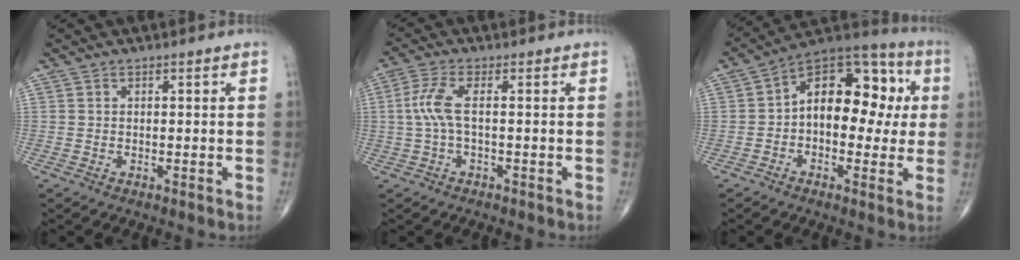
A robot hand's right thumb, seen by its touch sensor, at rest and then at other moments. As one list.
[{"total": 5.2, "force": [0.0, 1.5, 5.0], "torque": [-0.135, 0.011, -0.003]}, {"total": 17.1, "force": [1.1, 10.5, 13.4], "torque": [-0.151, 0.044, 0.004]}]